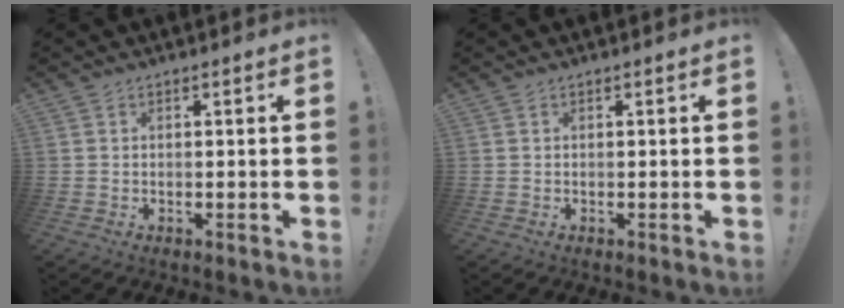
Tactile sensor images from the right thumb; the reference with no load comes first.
{"total": 0.0}